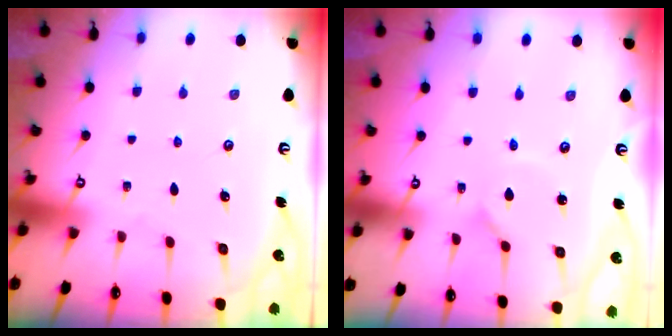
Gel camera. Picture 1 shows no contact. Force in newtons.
{"total": 1.1, "press": 1.1, "slide": 0.1}